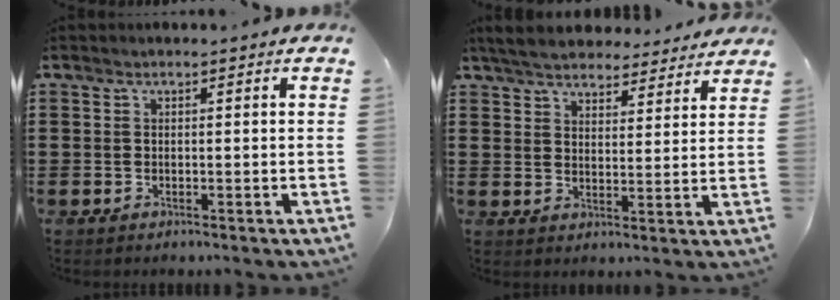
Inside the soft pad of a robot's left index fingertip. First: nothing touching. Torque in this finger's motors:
{"motor_torque": [2.14, 0.00, 0.14, -0.10]}